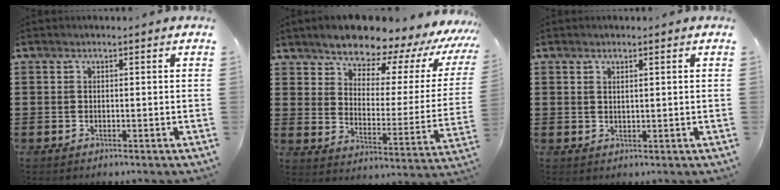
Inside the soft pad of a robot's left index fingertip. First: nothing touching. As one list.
[{"total": 8.5, "force": [7.8, 2.5, 2.3], "torque": [-0.067, -0.069, 0.131]}, {"total": 0.9, "force": [0.6, 0.2, 0.7], "torque": [-0.016, 0.001, 0.010]}]